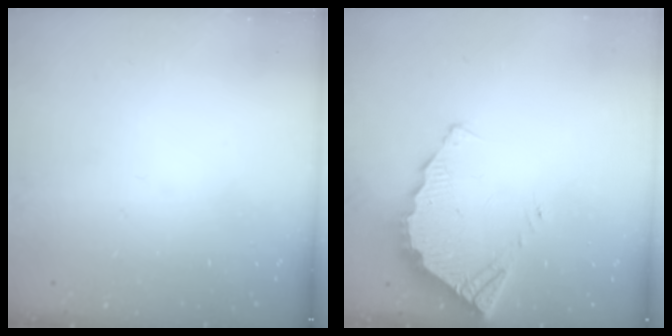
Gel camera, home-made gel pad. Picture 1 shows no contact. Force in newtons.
{"total": 3.7, "press": 3.7, "slide": 0.2}